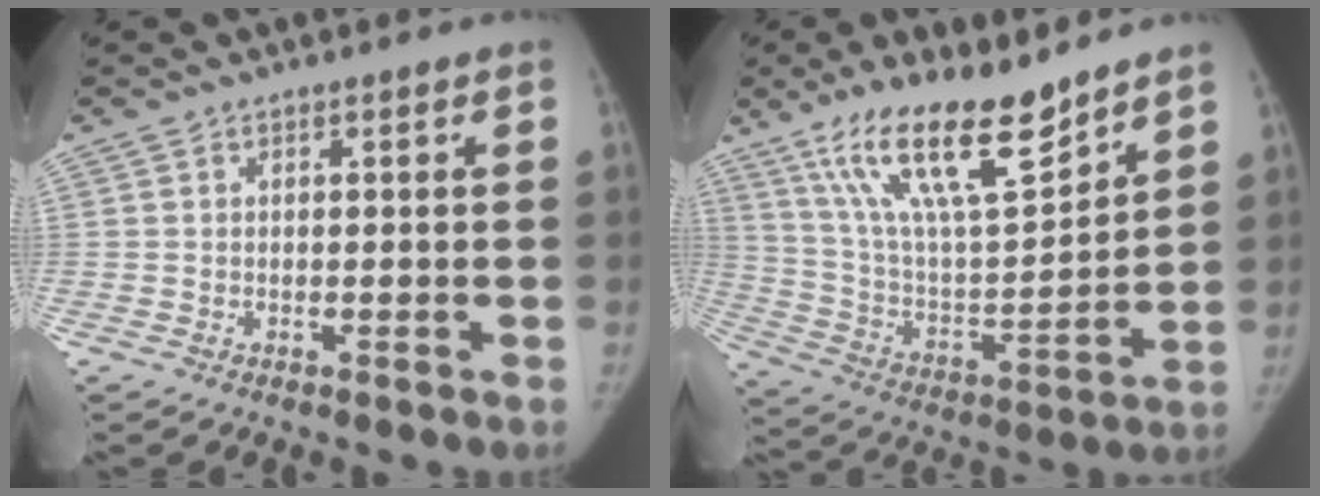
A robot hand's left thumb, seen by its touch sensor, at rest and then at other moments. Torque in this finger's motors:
{"motor_torque": [0.65, -0.12, 1.58, -1.19, 0.37]}